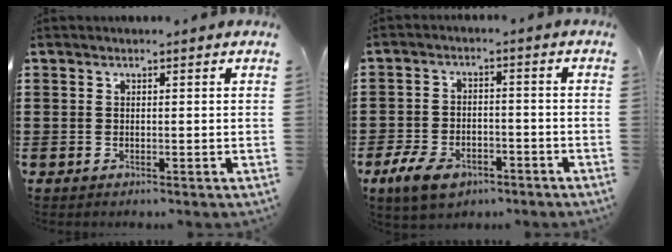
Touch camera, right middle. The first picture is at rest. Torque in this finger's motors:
{"motor_torque": [0.88, -0.77, 0.46, 0.03]}